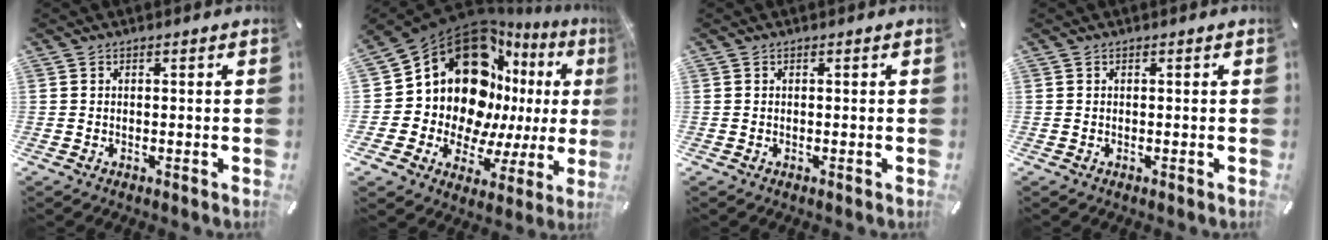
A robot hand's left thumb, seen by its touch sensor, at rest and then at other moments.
{"total": 20.7, "force": [6.9, 14.8, 12.8], "torque": [-0.220, -0.079, 0.125]}
{"total": 0.0}
{"total": 0.0}